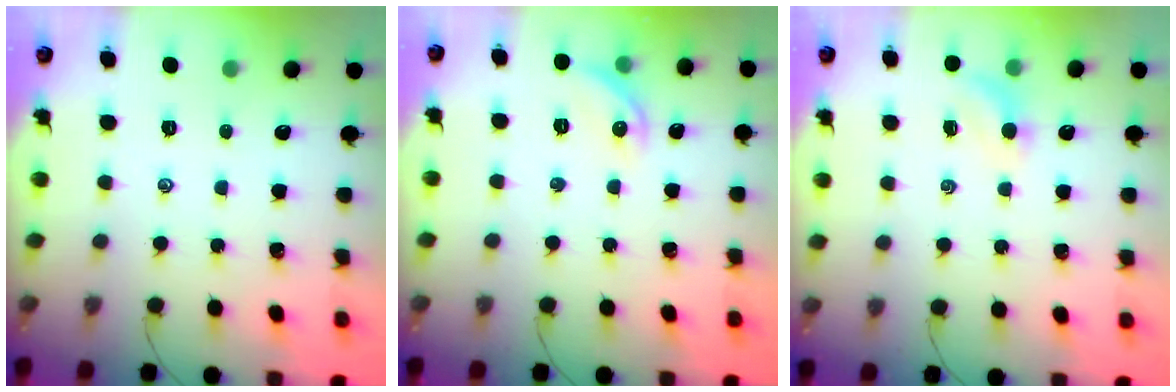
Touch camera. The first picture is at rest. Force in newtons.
{"total": 7.8, "press": 7.8, "slide": 0.5}
{"total": 5.1, "press": 4.9, "slide": 1.3}